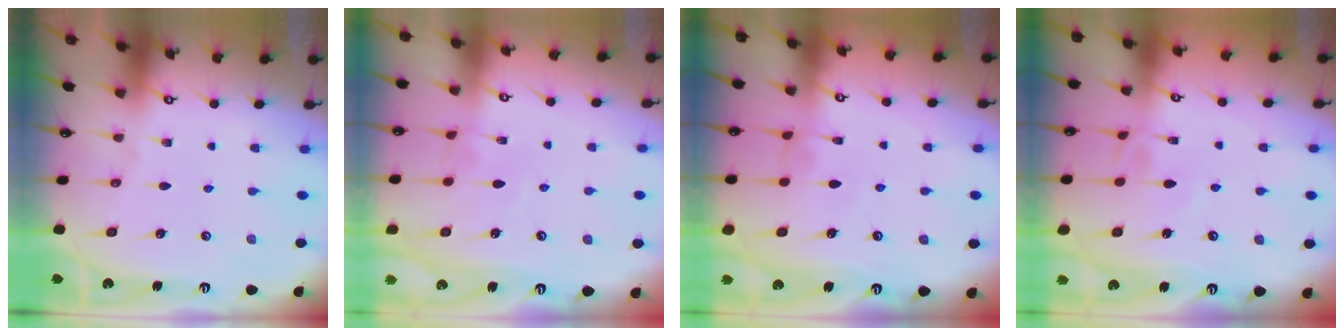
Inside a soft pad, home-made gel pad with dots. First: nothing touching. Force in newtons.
{"total": 2.2, "press": 2.2, "slide": 0.4}
{"total": 1.8, "press": 1.7, "slide": 0.5}
{"total": 4.2, "press": 4.2, "slide": 0.1}